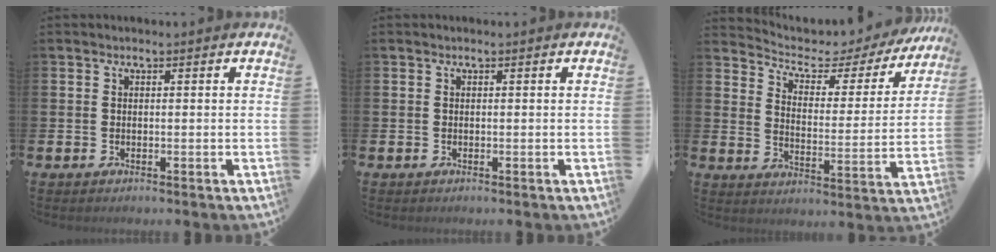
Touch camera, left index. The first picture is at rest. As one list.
[{"total": 0.0}, {"total": 4.9, "force": [4.3, 2.0, 1.4], "torque": [-0.050, -0.036, 0.064]}]